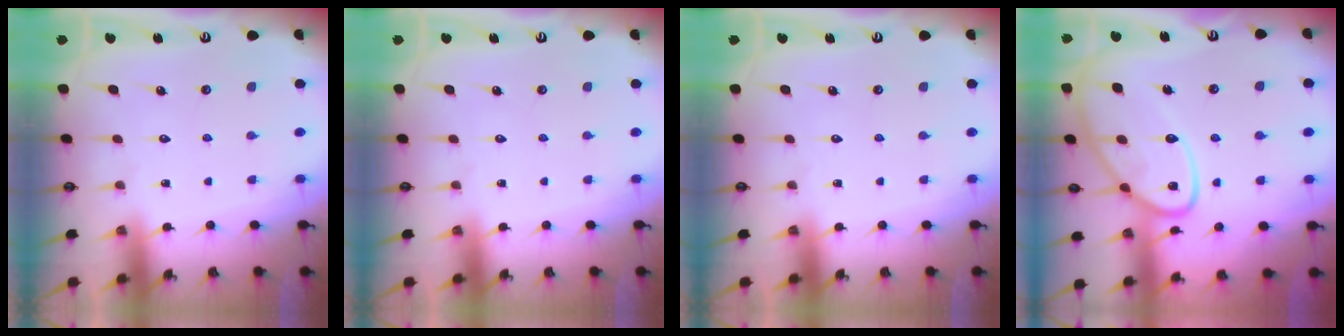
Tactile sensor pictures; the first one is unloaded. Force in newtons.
{"total": 0.0}
{"total": 0.0}
{"total": 16.1, "press": 16.1, "slide": 1.5}